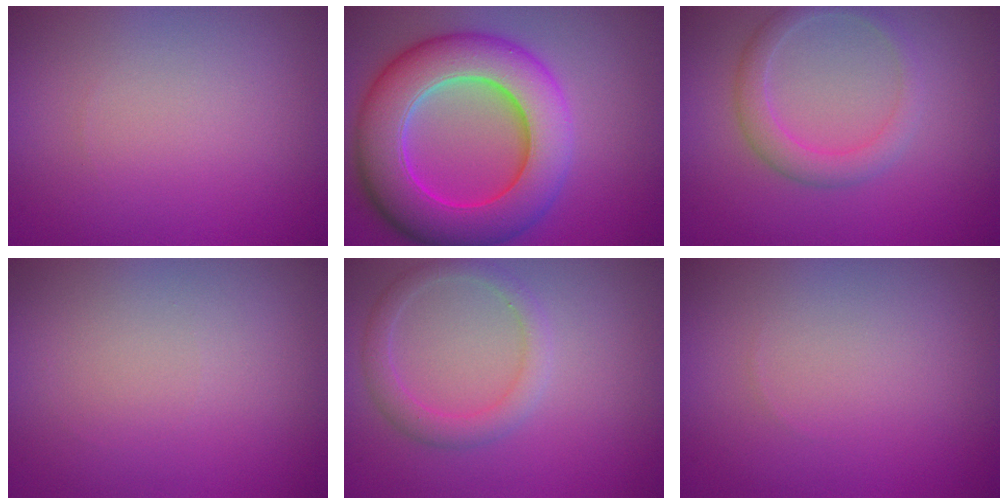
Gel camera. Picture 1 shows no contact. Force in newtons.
{"total": 10.7, "press": 10.7, "slide": 0.5}
{"total": 2.6, "press": 2.5, "slide": 0.2}
{"total": 0.0}
{"total": 2.2, "press": 2.2, "slide": 0.1}
{"total": 0.0}